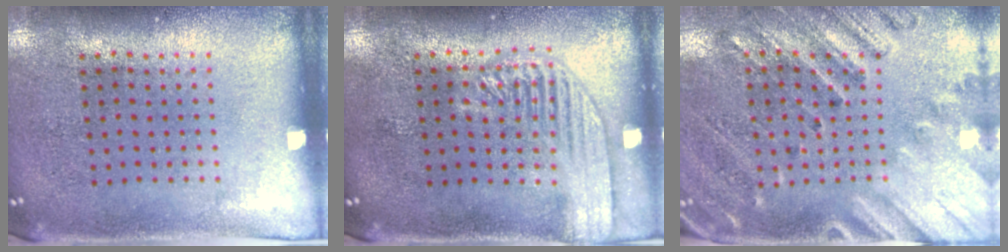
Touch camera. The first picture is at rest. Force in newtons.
{"total": 1.8, "press": 1.7, "slide": 0.2}
{"total": 2.4, "press": 2.0, "slide": 1.4}